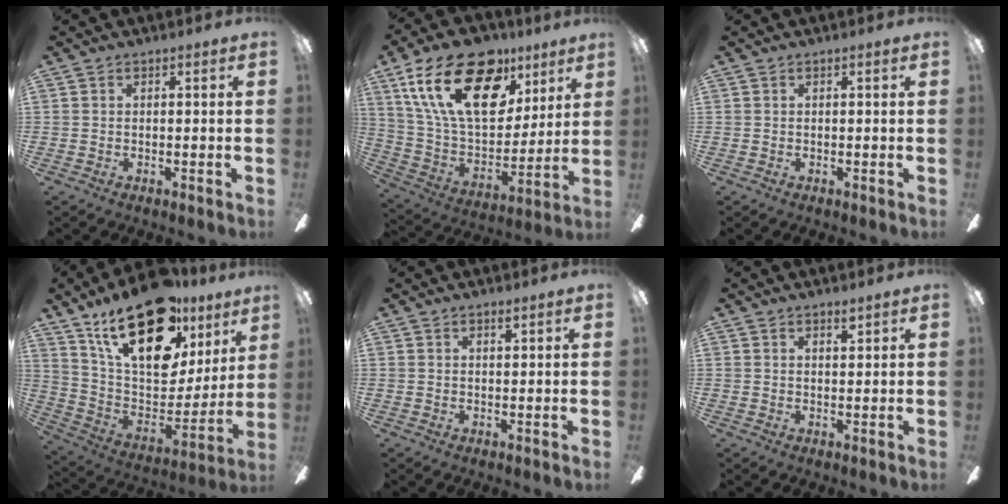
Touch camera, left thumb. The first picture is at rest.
{"total": 26.2, "force": [12.8, 14.9, 17.5], "torque": [-0.323, -0.061, 0.229]}
{"total": 0.0}
{"total": 26.7, "force": [16.5, 12.6, 16.8], "torque": [-0.280, -0.097, 0.293]}
{"total": 1.0, "force": [1.0, 0.0, 0.0], "torque": [-0.002, -0.002, 0.018]}
{"total": 2.1, "force": [1.8, 1.0, 0.5], "torque": [0.005, -0.009, 0.029]}